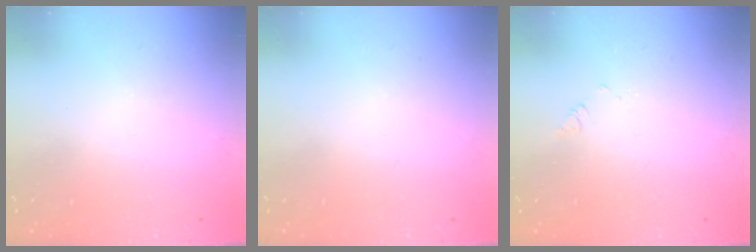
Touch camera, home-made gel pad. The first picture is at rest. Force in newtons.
{"total": 1.5, "press": 1.5, "slide": 0.1}
{"total": 1.7, "press": 1.6, "slide": 0.3}